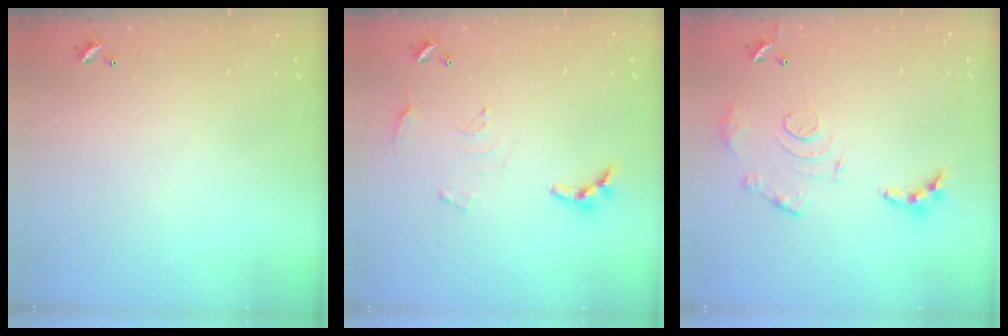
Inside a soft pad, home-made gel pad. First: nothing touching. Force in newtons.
{"total": 7.6, "press": 7.6, "slide": 0.4}
{"total": 10.7, "press": 10.7, "slide": 0.7}